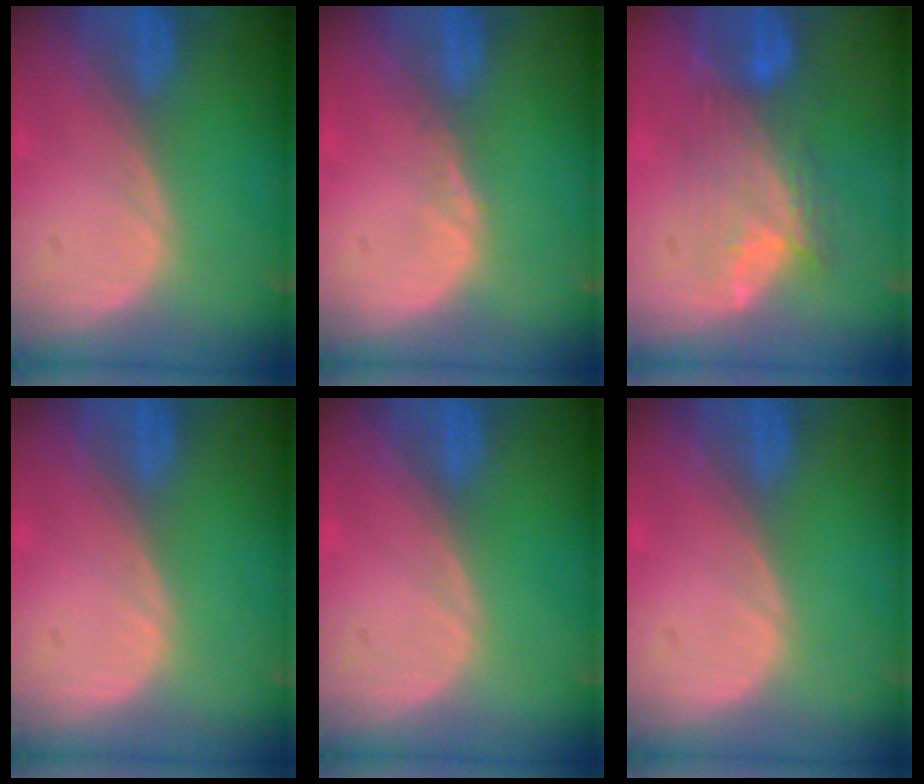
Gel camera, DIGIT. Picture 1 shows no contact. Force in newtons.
{"total": 1.0, "press": 1.0, "slide": 0.1}
{"total": 7.6, "press": 7.3, "slide": 2.2}
{"total": 0.0}
{"total": 0.0}
{"total": 0.0}